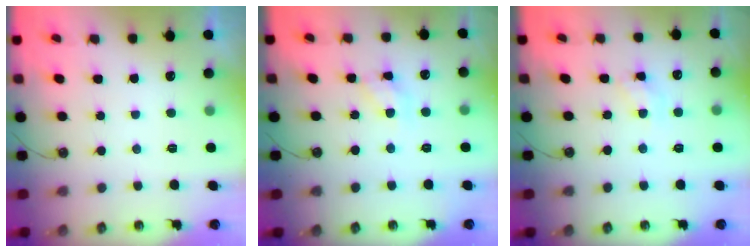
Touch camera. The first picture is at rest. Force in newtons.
{"total": 8.8, "press": 8.8, "slide": 0.3}
{"total": 5.0, "press": 5.0, "slide": 0.8}